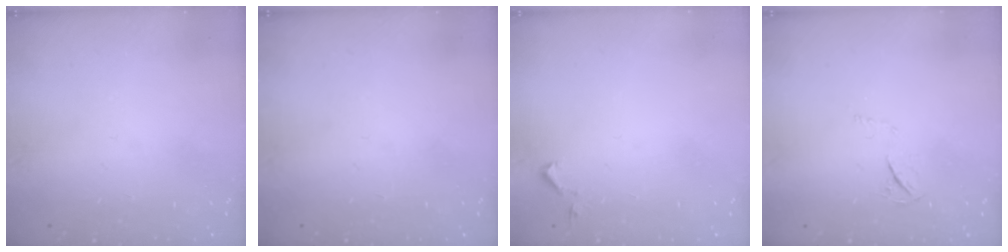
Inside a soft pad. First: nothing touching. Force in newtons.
{"total": 0.0}
{"total": 3.5, "press": 3.4, "slide": 0.6}
{"total": 3.3, "press": 3.2, "slide": 0.5}